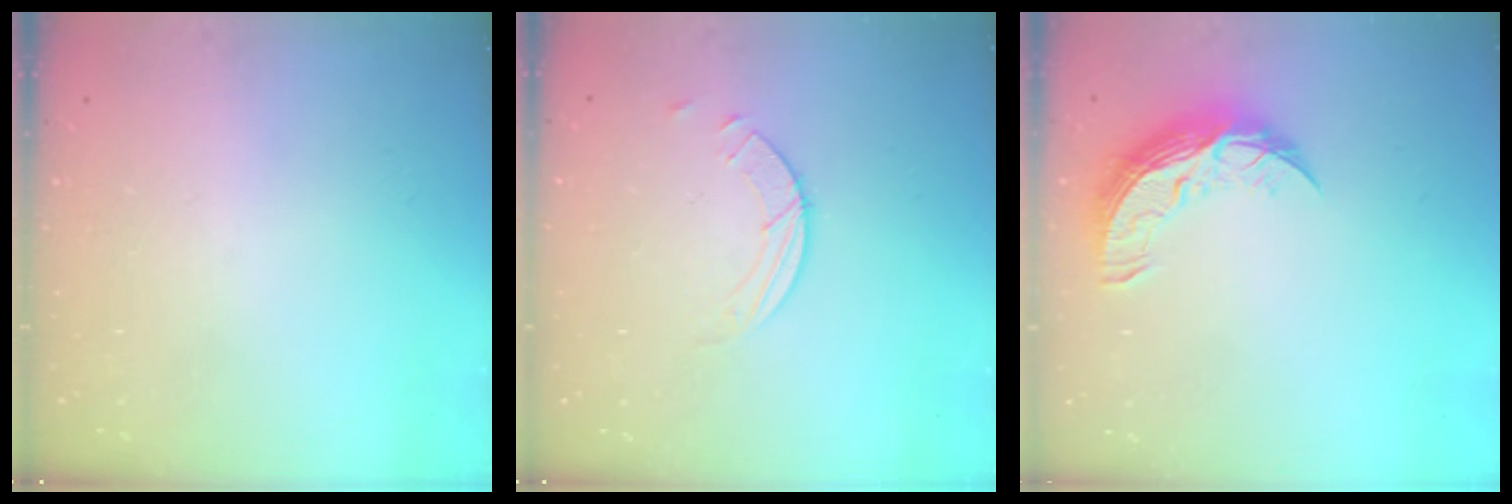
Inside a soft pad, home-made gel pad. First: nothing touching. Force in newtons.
{"total": 2.6, "press": 2.6, "slide": 0.3}
{"total": 9.7, "press": 9.7, "slide": 0.6}